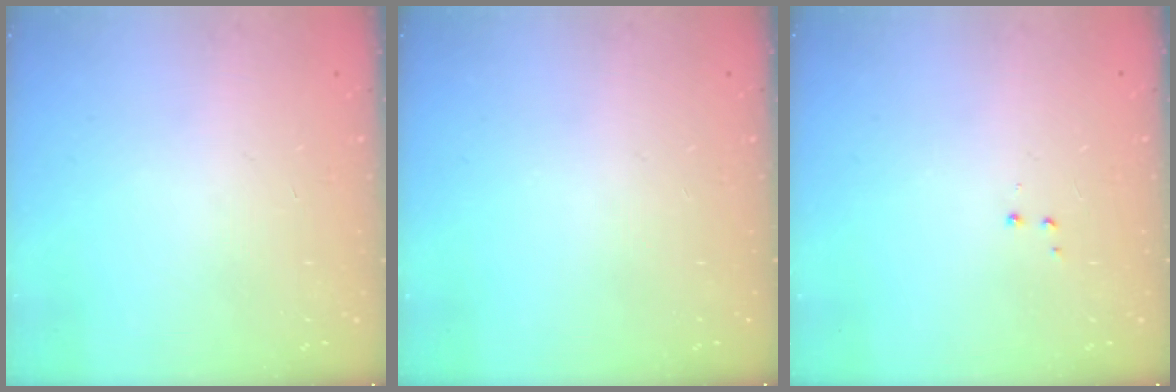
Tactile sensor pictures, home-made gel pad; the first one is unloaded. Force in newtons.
{"total": 0.0}
{"total": 2.8, "press": 2.7, "slide": 0.5}